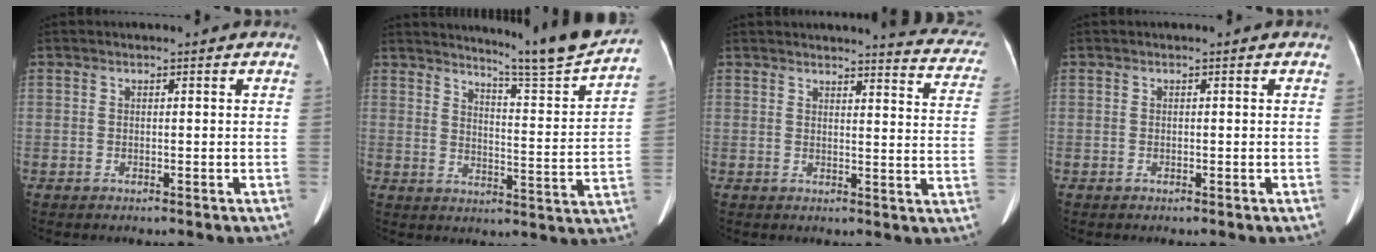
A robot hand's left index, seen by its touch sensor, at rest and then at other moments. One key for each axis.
{"total": 13.5, "fx": 12.8, "fy": -2.0, "fz": 4.0, "tx": -0.065, "ty": -0.061, "tz": 0.168}
{"total": 11.3, "fx": 10.9, "fy": 1.4, "fz": 2.6, "tx": -0.001, "ty": -0.060, "tz": 0.092}
{"total": 0.0}